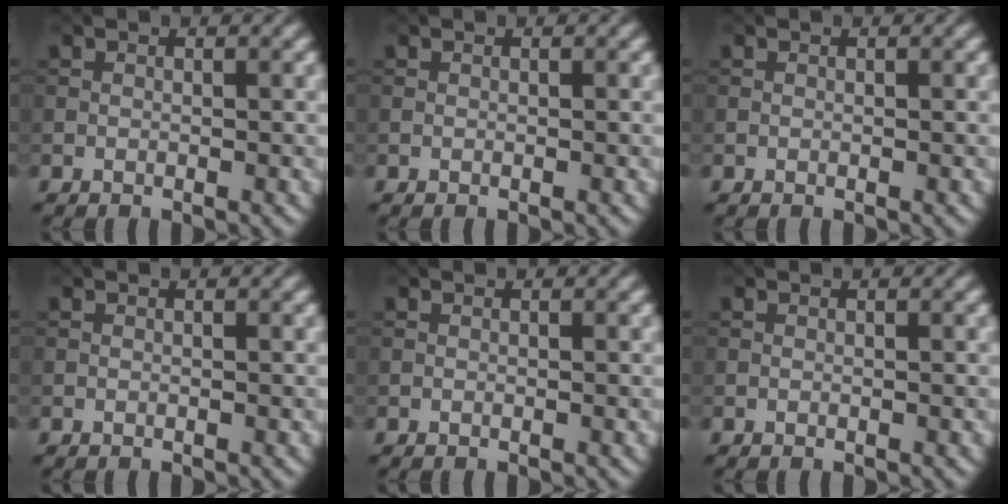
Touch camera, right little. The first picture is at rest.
{"total": 0.0}
{"total": 0.0}
{"total": 0.0}
{"total": 0.0}
{"total": 0.0}